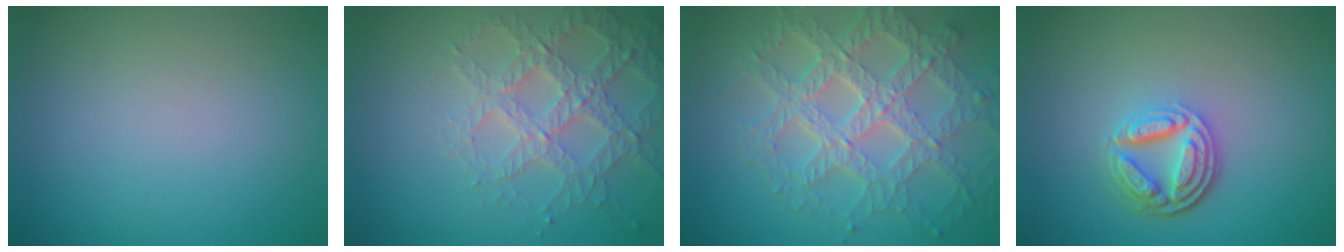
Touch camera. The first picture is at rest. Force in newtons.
{"total": 3.7, "press": 3.7, "slide": 0.6}
{"total": 7.8, "press": 5.6, "slide": 5.5}
{"total": 4.6, "press": 3.6, "slide": 3.0}